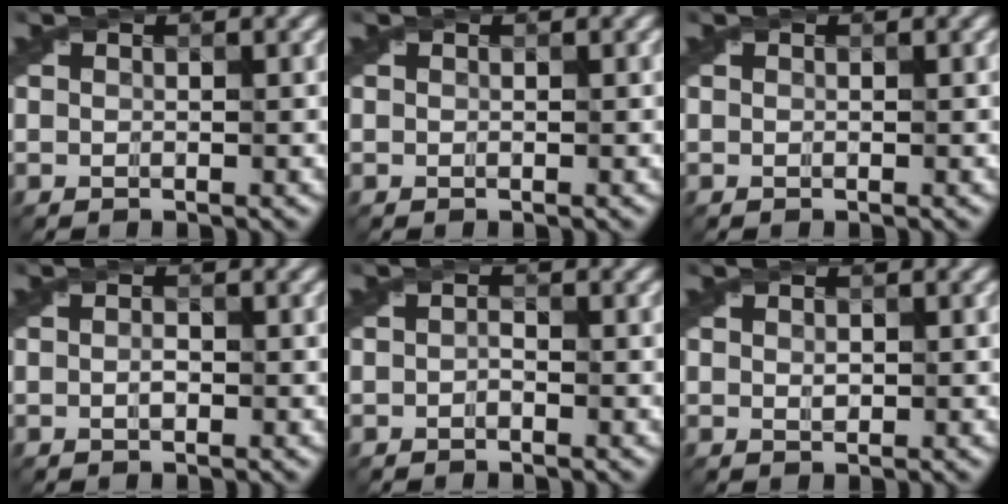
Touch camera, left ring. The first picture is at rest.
{"total": 0.0}
{"total": 0.0}
{"total": 0.8, "force": [-0.2, 0.4, 0.7], "torque": [-0.017, -0.001, -0.005]}
{"total": 0.7, "force": [-0.3, 0.3, 0.5], "torque": [-0.011, 0.000, -0.006]}
{"total": 0.7, "force": [0.1, 0.4, 0.5], "torque": [-0.011, -0.001, 0.005]}